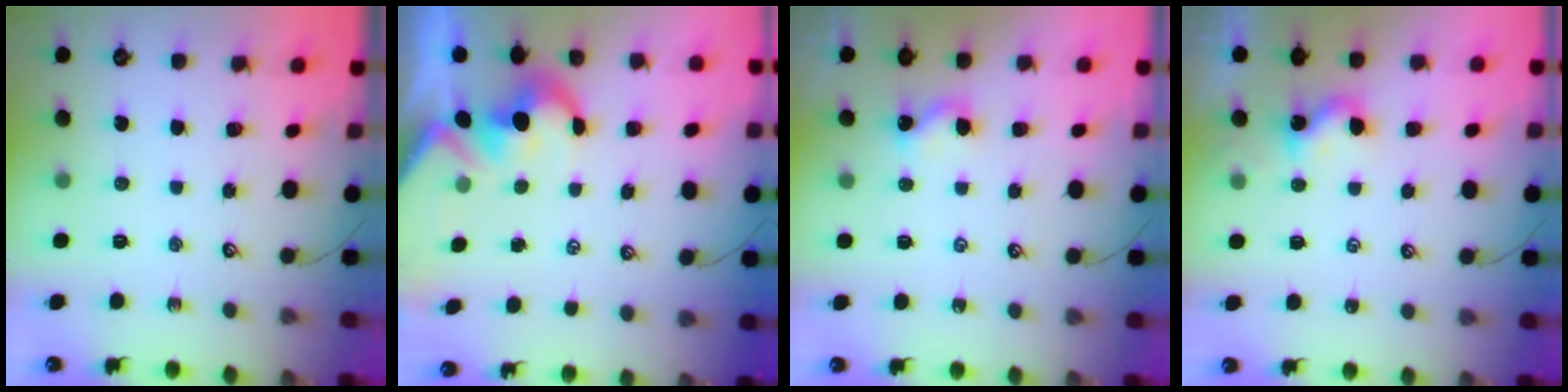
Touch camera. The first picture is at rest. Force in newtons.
{"total": 2.4, "press": 2.1, "slide": 1.1}
{"total": 2.0, "press": 2.0, "slide": 0.4}
{"total": 1.8, "press": 1.8, "slide": 0.5}